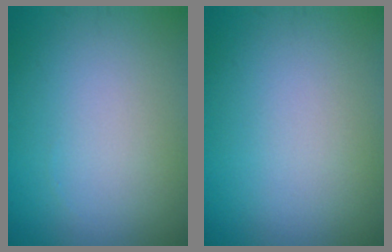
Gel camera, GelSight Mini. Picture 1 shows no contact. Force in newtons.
{"total": 0.0}